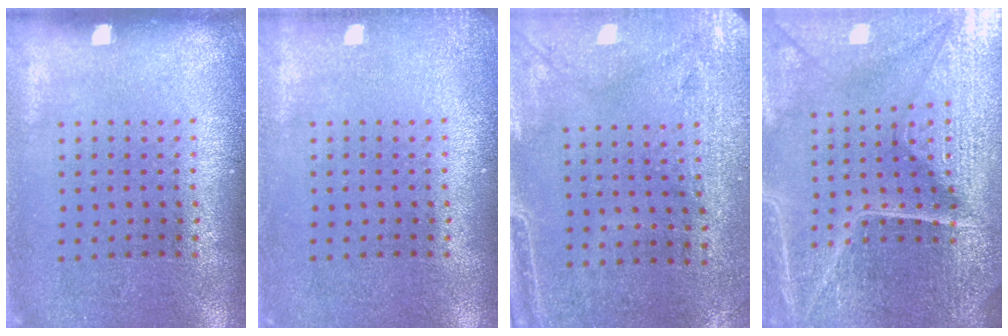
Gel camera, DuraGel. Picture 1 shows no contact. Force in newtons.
{"total": 1.0, "press": 1.0, "slide": 0.3}
{"total": 2.9, "press": 2.4, "slide": 1.5}
{"total": 6.1, "press": 5.5, "slide": 2.7}